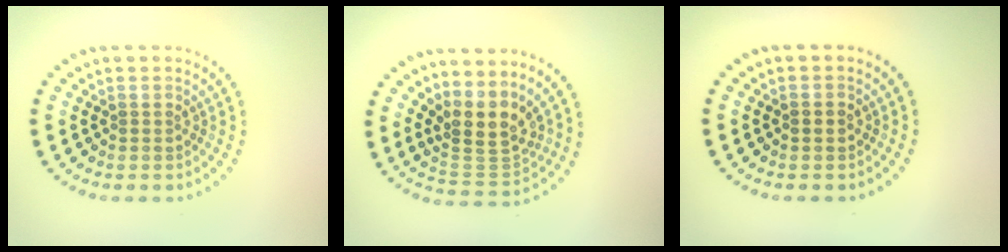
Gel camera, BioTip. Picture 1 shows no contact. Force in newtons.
{"total": 3.9, "press": 3.1, "slide": 2.4}
{"total": 1.2, "press": 1.2, "slide": 0.1}